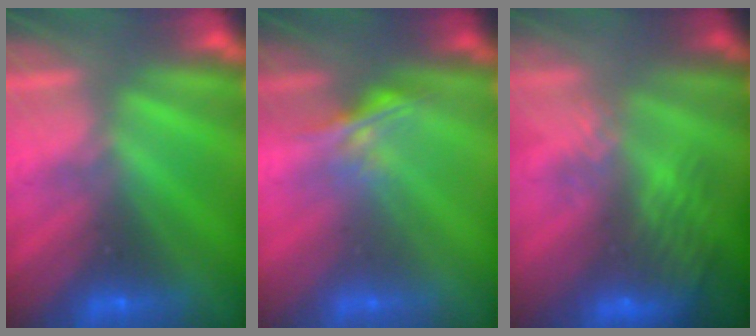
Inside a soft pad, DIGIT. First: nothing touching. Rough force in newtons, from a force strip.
{"total": 1.4}
{"total": 6.6}